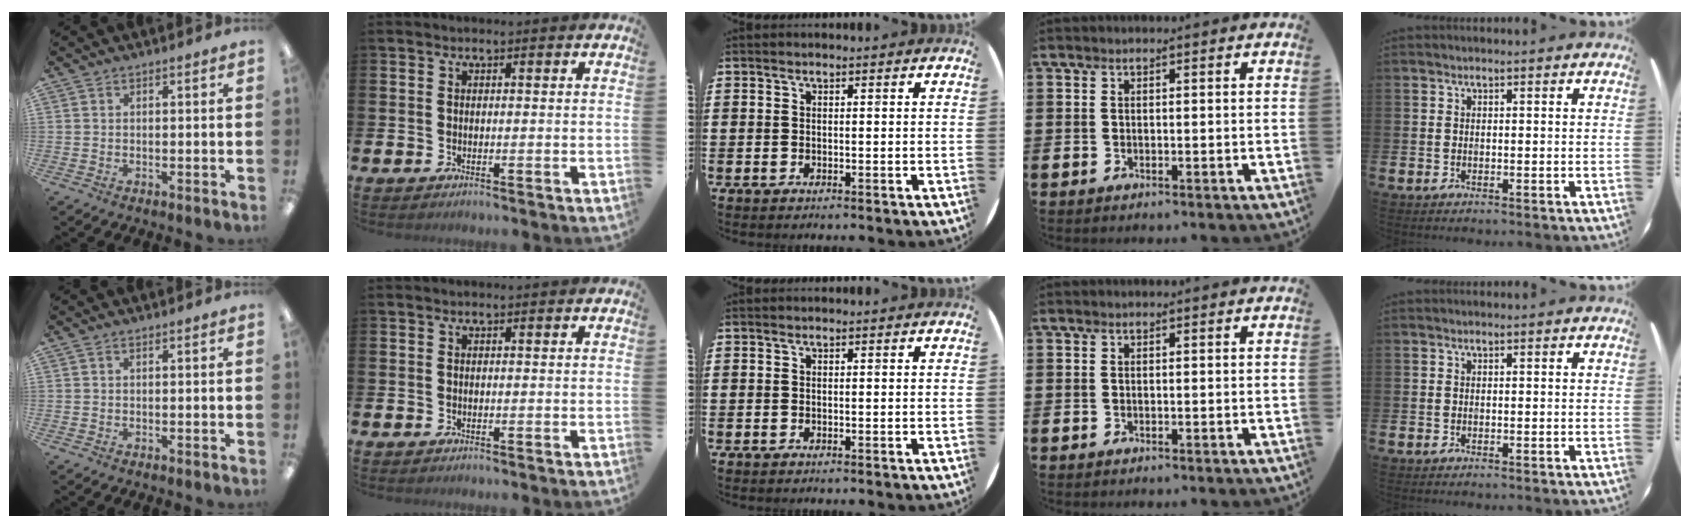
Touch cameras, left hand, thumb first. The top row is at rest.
{}